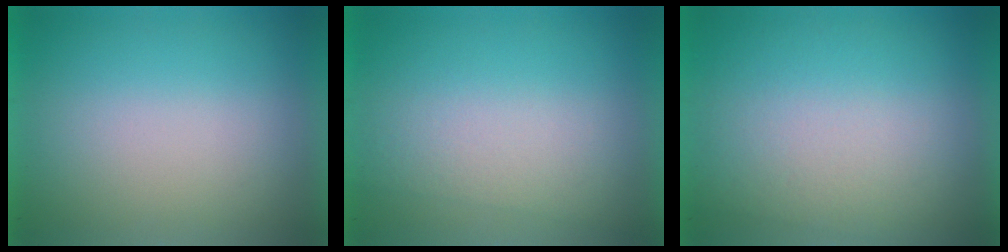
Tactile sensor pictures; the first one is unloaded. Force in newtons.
{"total": 2.0}
{"total": 2.6}